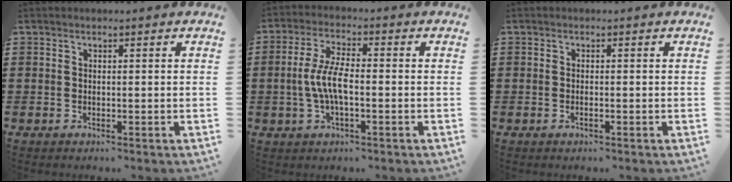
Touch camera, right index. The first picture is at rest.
{"total": 6.3, "force": [-1.0, 2.2, 5.9], "torque": [-0.138, -0.004, -0.029]}
{"total": 0.6, "force": [-0.3, 0.2, 0.5], "torque": [-0.012, -0.004, -0.004]}